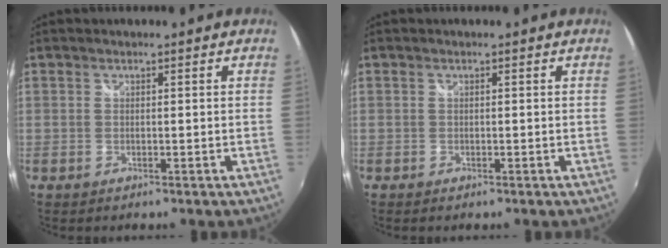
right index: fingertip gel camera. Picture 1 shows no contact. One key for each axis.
{"total": 0.0}